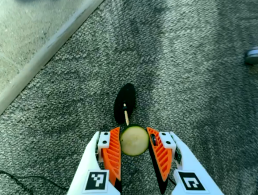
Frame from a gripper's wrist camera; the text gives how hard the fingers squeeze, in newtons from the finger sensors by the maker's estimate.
{"total": 12.4, "left": 12.9, "right": 11.8}